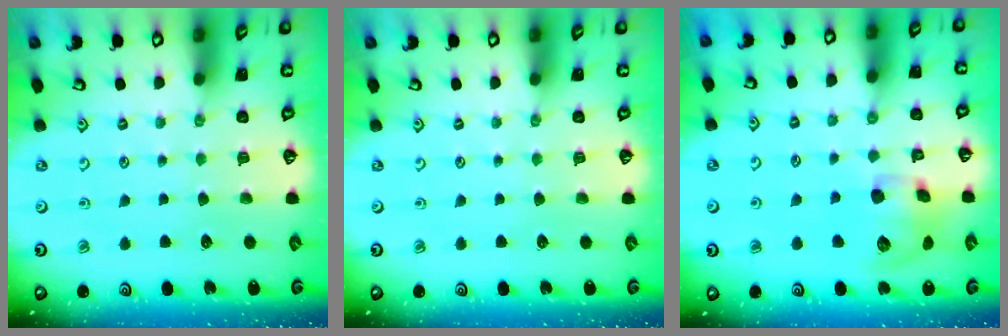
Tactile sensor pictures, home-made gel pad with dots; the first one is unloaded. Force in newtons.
{"total": 0.0}
{"total": 13.1, "press": 12.9, "slide": 2.2}